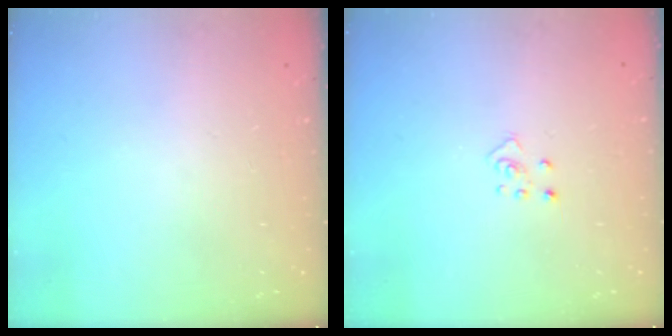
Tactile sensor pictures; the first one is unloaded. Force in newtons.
{"total": 3.7, "press": 3.7, "slide": 0.3}